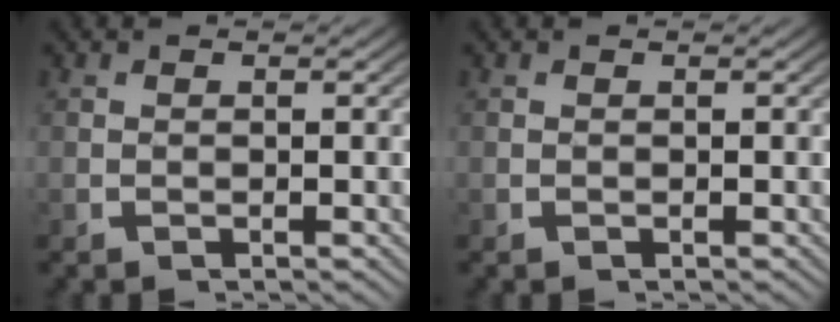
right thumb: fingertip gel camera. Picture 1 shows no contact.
{"total": 0.0}